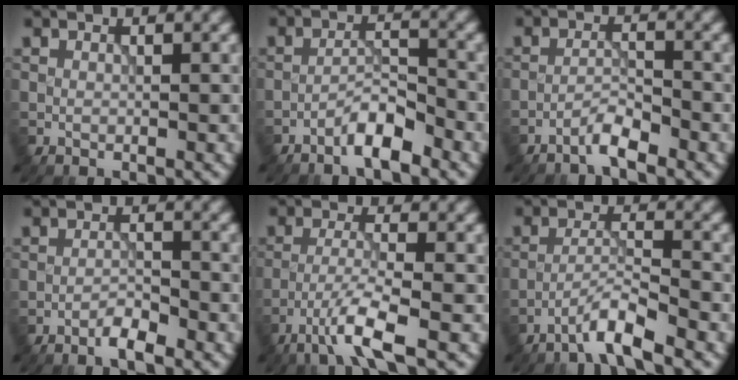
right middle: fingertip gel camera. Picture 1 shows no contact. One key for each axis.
{"total": 3.4, "fx": -2.6, "fy": 0.6, "fz": 2.2, "tx": -0.038, "ty": 0.011, "tz": -0.051}
{"total": 2.2, "fx": -1.9, "fy": 0.1, "fz": 1.1, "tx": -0.019, "ty": 0.007, "tz": -0.041}
{"total": 2.0, "fx": -1.5, "fy": 0.3, "fz": 1.2, "tx": -0.020, "ty": 0.005, "tz": -0.031}
{"total": 4.3, "fx": -2.6, "fy": 0.3, "fz": 3.4, "tx": -0.067, "ty": 0.002, "tz": -0.062}
{"total": 3.4, "fx": -2.6, "fy": 0.0, "fz": 2.2, "tx": -0.038, "ty": 0.010, "tz": -0.060}